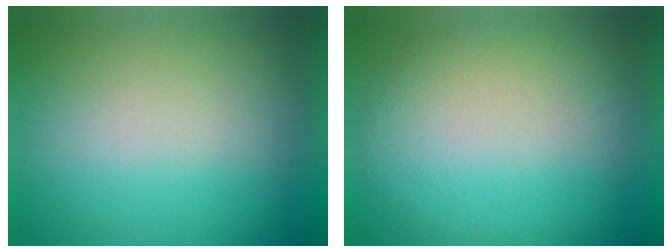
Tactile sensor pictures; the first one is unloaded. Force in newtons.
{"total": 2.2}